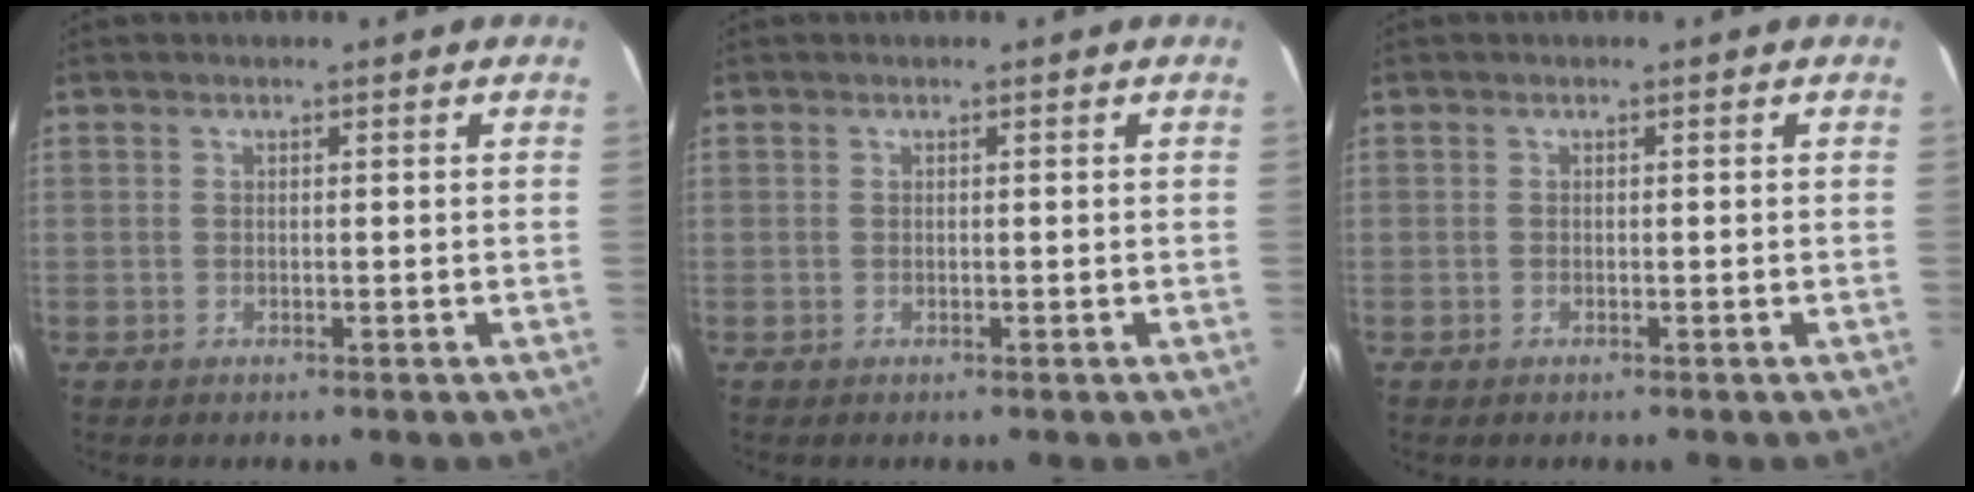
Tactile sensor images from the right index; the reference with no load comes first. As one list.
[{"total": 0.0}, {"total": 0.0}]